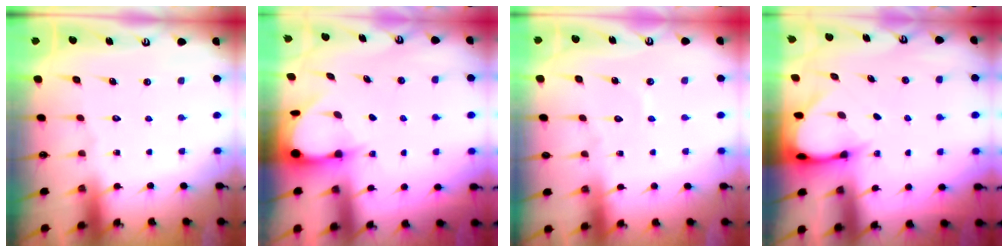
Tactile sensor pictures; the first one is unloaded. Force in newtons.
{"total": 3.5, "press": 3.5, "slide": 0.4}
{"total": 3.8, "press": 3.7, "slide": 0.3}
{"total": 3.6, "press": 3.6, "slide": 0.2}